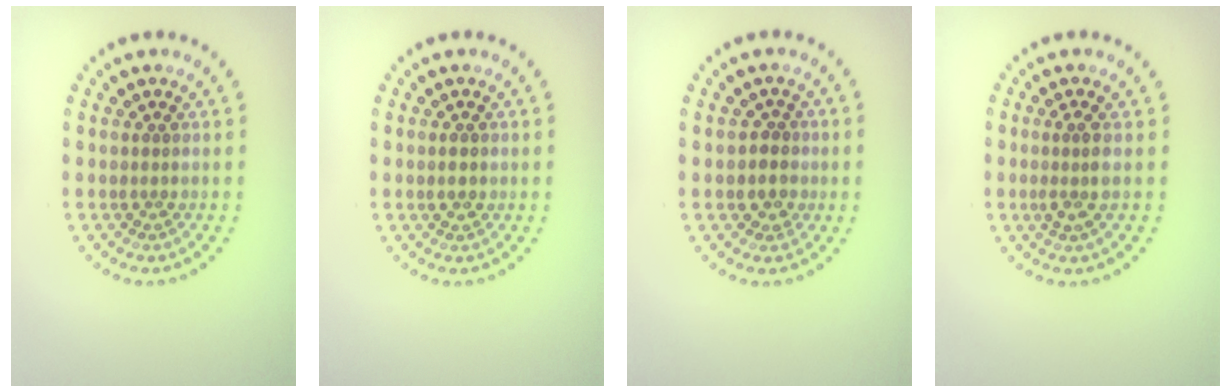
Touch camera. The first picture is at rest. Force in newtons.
{"total": 1.5, "press": 1.5, "slide": 0.1}
{"total": 1.5, "press": 1.3, "slide": 0.6}
{"total": 1.7, "press": 1.3, "slide": 1.2}